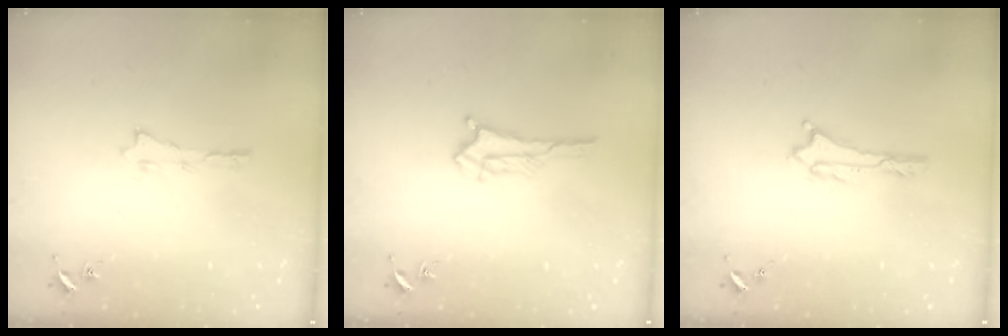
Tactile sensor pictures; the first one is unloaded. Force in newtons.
{"total": 2.3, "press": 2.2, "slide": 0.2}
{"total": 0.0}